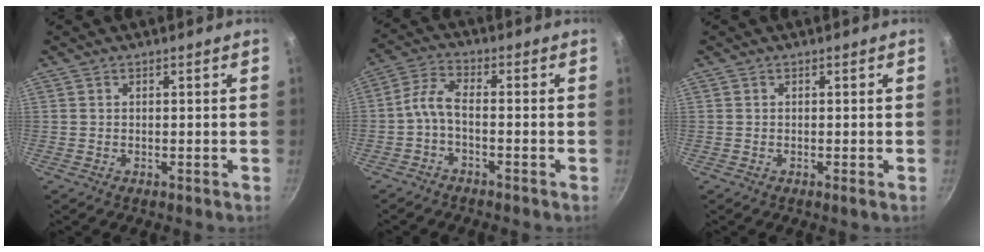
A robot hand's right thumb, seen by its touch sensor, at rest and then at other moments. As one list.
[{"total": 4.8, "force": [-2.1, 1.6, 4.1], "torque": [-0.100, 0.029, -0.051]}, {"total": 0.0}]